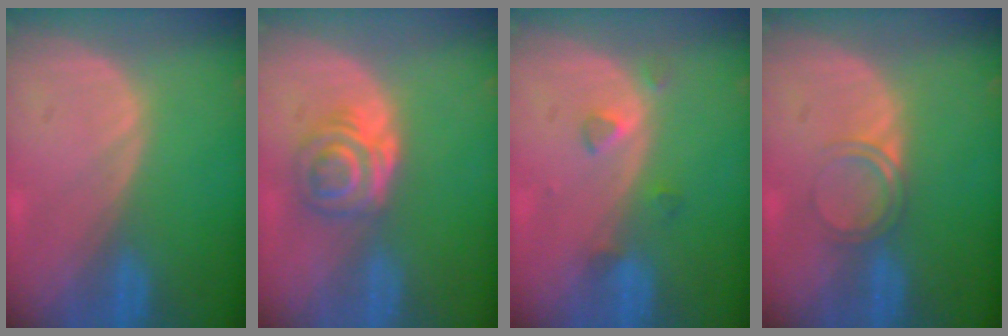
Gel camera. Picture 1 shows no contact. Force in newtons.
{"total": 6.4, "press": 5.3, "slide": 3.6}
{"total": 2.5, "press": 2.3, "slide": 0.9}
{"total": 2.8, "press": 2.8, "slide": 0.2}